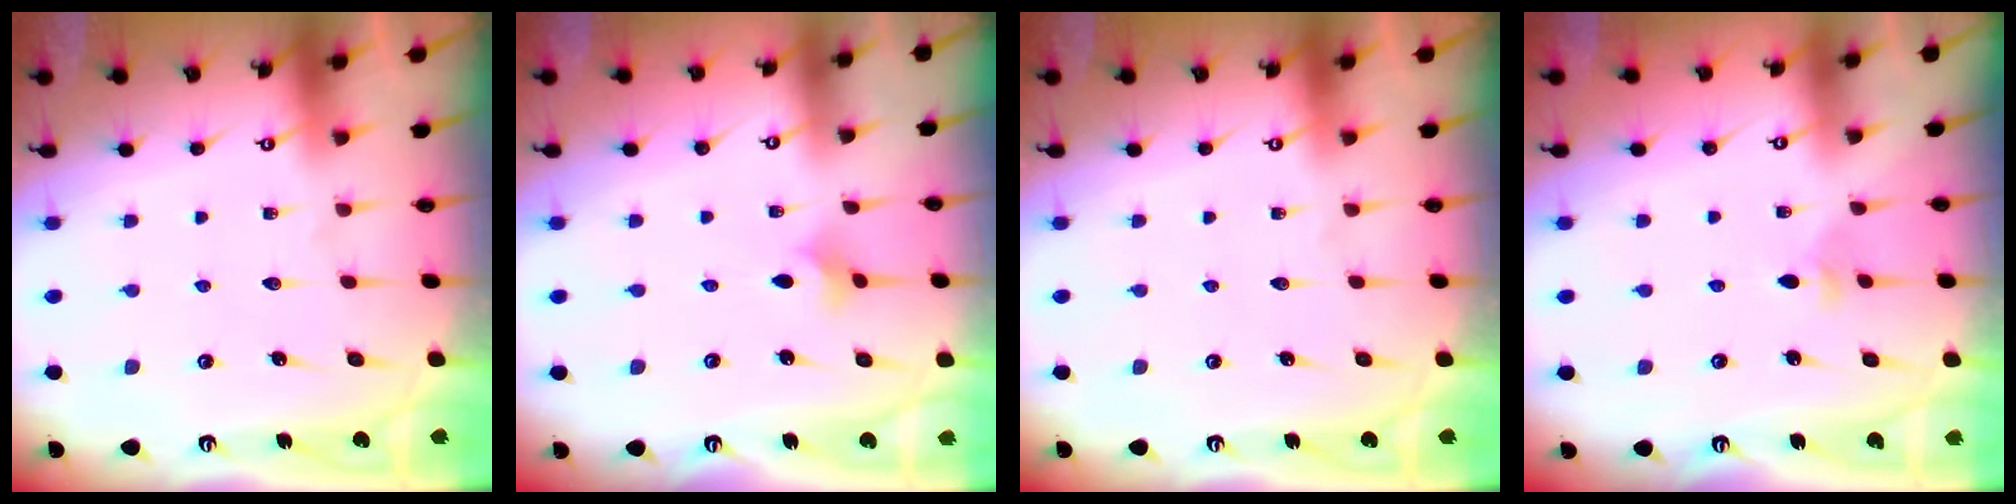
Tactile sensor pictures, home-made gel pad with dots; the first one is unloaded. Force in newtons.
{"total": 1.9, "press": 1.8, "slide": 0.6}
{"total": 0.0}
{"total": 2.5, "press": 2.4, "slide": 0.6}